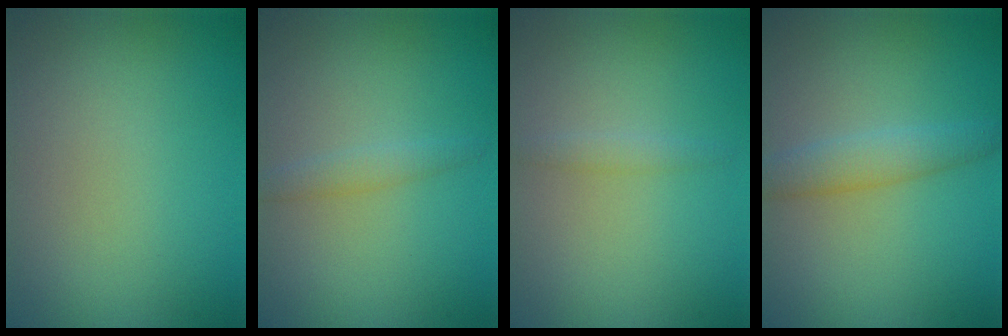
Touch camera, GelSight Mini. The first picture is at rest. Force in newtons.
{"total": 1.4, "press": 1.4, "slide": 0.0}
{"total": 0.9, "press": 0.9, "slide": 0.1}
{"total": 2.7, "press": 2.7, "slide": 0.1}